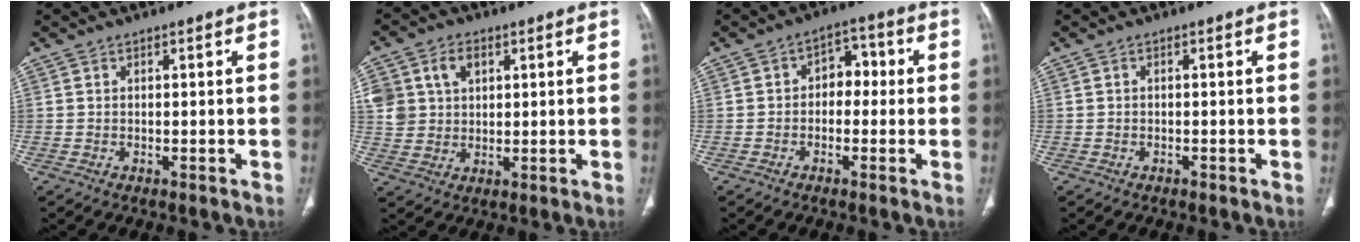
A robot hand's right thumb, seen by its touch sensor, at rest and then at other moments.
{"total": 9.3, "force": [3.1, 7.2, 4.9], "torque": [-0.080, -0.001, 0.067]}
{"total": 5.7, "force": [-0.2, 4.1, 3.9], "torque": [-0.026, 0.026, -0.014]}
{"total": 0.5, "force": [-0.4, 0.3, 0.2], "torque": [-0.004, 0.000, -0.009]}